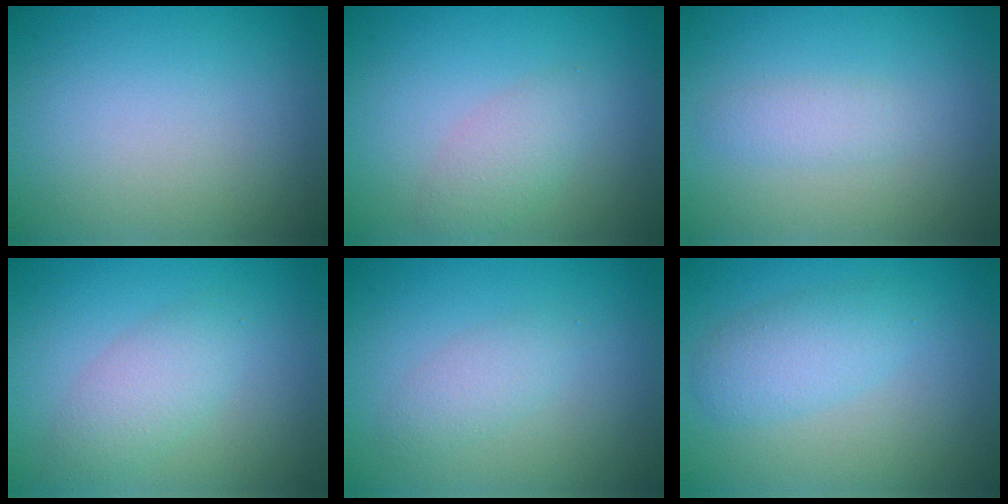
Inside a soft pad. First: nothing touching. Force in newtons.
{"total": 2.2, "press": 2.2, "slide": 0.1}
{"total": 1.4, "press": 1.4, "slide": 0.0}
{"total": 2.9, "press": 2.8, "slide": 0.3}
{"total": 1.7, "press": 1.7, "slide": 0.1}
{"total": 2.8, "press": 2.8, "slide": 0.1}